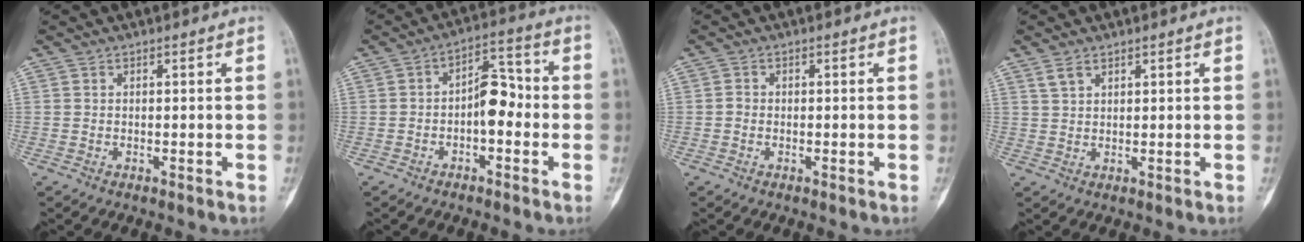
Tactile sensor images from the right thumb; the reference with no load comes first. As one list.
[{"total": 7.7, "force": [-1.4, 4.2, 6.2], "torque": [-0.074, 0.035, -0.033]}, {"total": 0.8, "force": [-0.2, 0.7, 0.3], "torque": [0.002, 0.004, -0.006]}, {"total": 1.5, "force": [1.0, 0.7, 0.7], "torque": [-0.013, 0.002, 0.021]}]